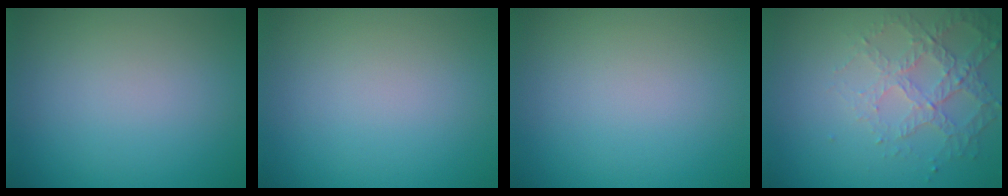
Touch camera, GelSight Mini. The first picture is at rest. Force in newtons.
{"total": 0.0}
{"total": 0.0}
{"total": 4.3, "press": 3.2, "slide": 2.9}